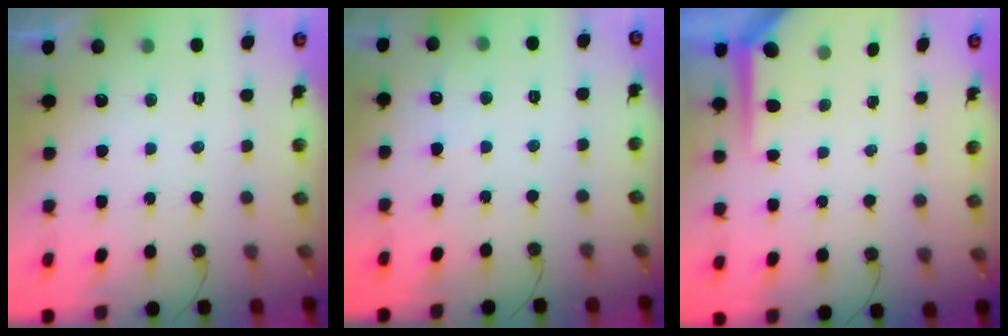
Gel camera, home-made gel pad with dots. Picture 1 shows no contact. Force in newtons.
{"total": 4.5, "press": 4.4, "slide": 0.6}
{"total": 5.6, "press": 5.6, "slide": 0.3}